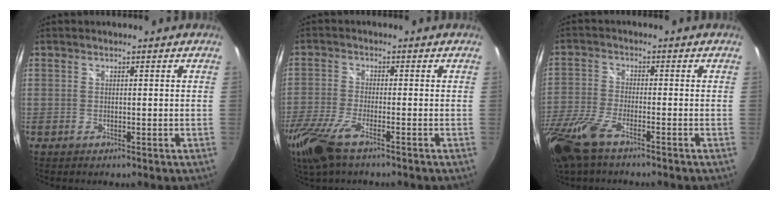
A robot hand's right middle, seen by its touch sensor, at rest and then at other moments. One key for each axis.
{"total": 11.0, "fx": -7.1, "fy": 2.6, "fz": 8.0, "tx": -0.191, "ty": -0.042, "tz": -0.138}
{"total": 11.9, "fx": -7.8, "fy": 3.8, "fz": 8.1, "tx": -0.197, "ty": -0.038, "tz": -0.161}